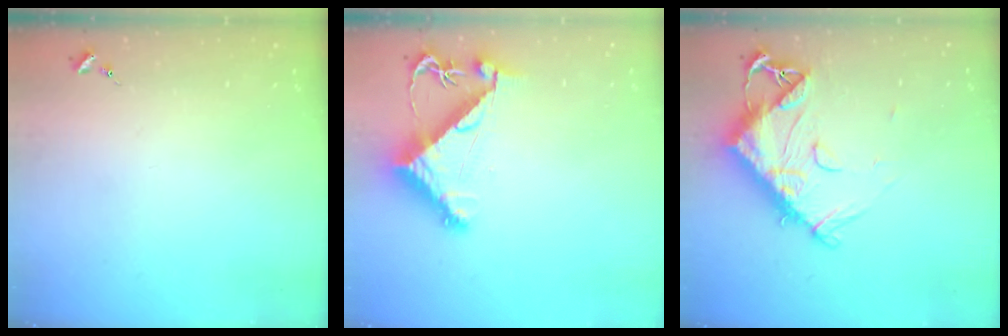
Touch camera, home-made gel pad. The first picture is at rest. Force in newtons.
{"total": 8.0, "press": 8.0, "slide": 0.7}
{"total": 13.6, "press": 13.5, "slide": 1.4}